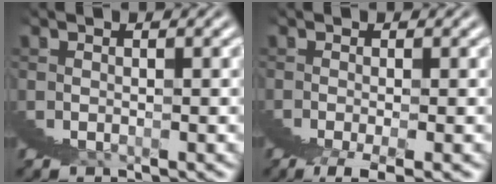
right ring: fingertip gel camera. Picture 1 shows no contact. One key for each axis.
{"total": 2.0, "fx": 1.1, "fy": -1.4, "fz": 0.8, "tx": 0.005, "ty": 0.028, "tz": 0.008}